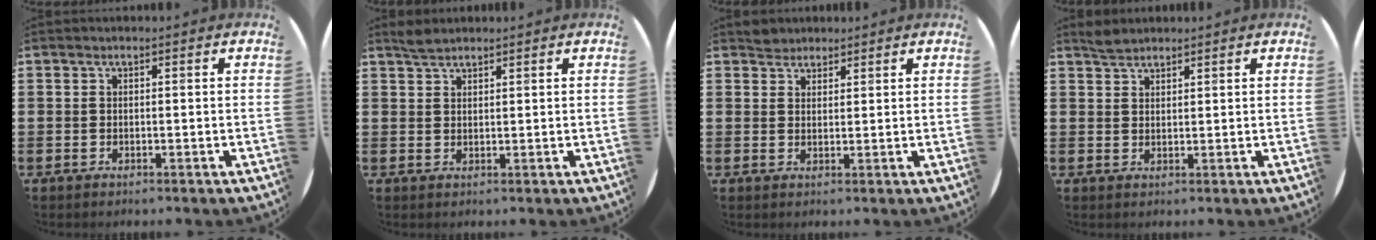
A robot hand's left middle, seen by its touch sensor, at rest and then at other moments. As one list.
[{"total": 1.8, "force": [1.7, 0.4, 0.5], "torque": [-0.013, 0.003, 0.032]}, {"total": 2.1, "force": [2.0, 0.7, -0.3], "torque": [0.010, 0.001, 0.038]}, {"total": 1.9, "force": [1.8, 0.5, 0.3], "torque": [-0.008, 0.003, 0.035]}]